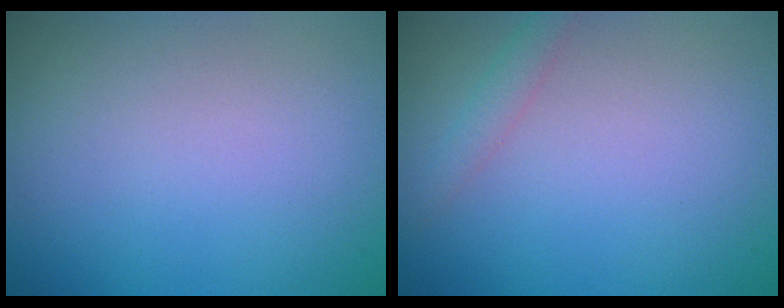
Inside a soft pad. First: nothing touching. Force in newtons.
{"total": 1.3, "press": 1.3, "slide": 0.0}